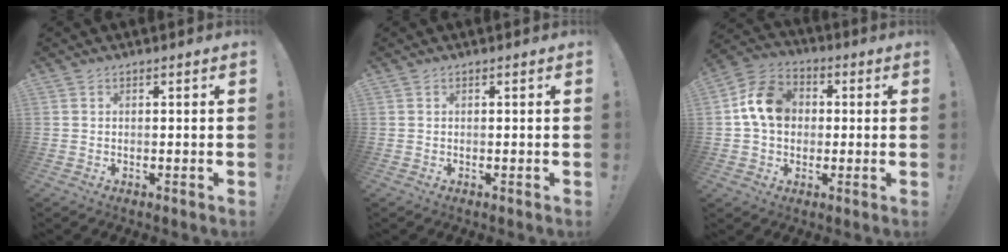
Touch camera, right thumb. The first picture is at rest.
{"total": 0.0}
{"total": 13.3, "force": [2.2, 10.7, 7.7], "torque": [-0.120, 0.011, 0.048]}